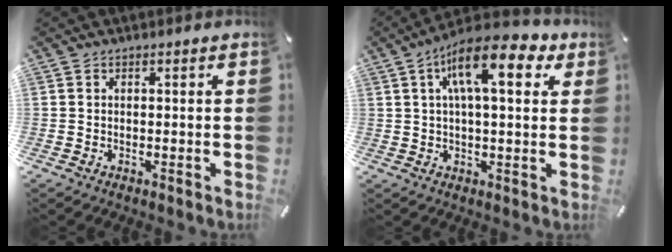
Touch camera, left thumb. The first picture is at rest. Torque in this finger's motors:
{"motor_torque": [0.97, 1.01, 1.53, -1.24, 0.44]}